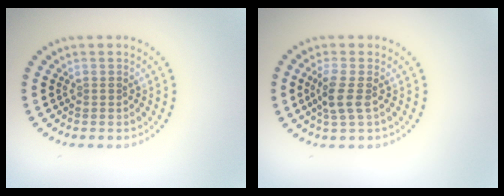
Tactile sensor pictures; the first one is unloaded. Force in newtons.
{"total": 2.5, "press": 2.2, "slide": 1.2}